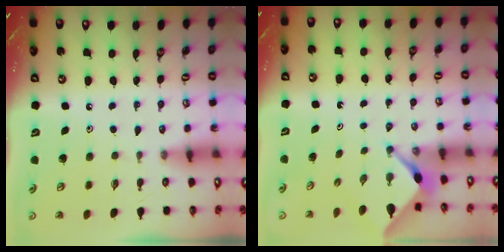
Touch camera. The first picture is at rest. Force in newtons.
{"total": 2.2, "press": 2.2, "slide": 0.3}